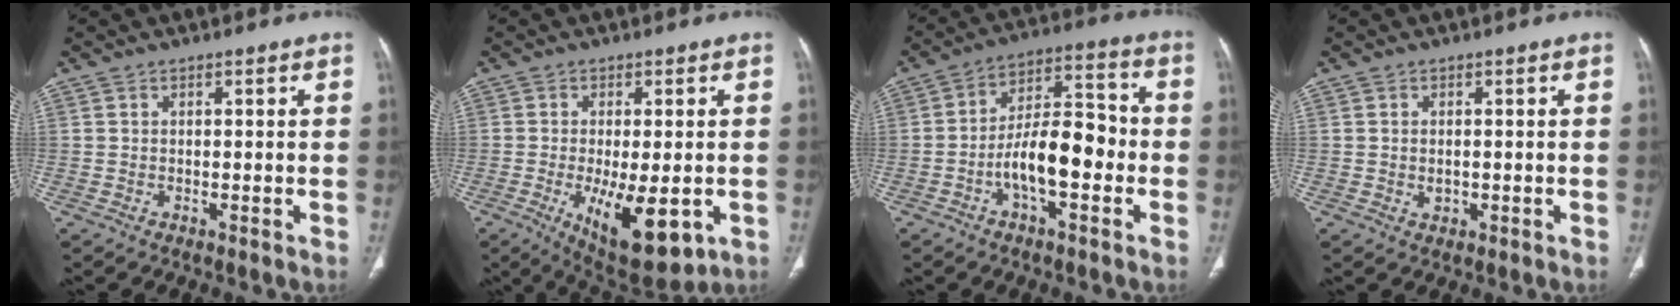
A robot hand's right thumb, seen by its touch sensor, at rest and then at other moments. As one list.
[{"total": 13.1, "force": [-3.8, 5.2, 11.4], "torque": [-0.171, -0.019, -0.041]}, {"total": 12.5, "force": [-3.4, 5.5, 10.7], "torque": [-0.163, 0.044, -0.063]}, {"total": 1.5, "force": [-0.1, 1.1, 1.0], "torque": [-0.014, 0.000, 0.002]}]